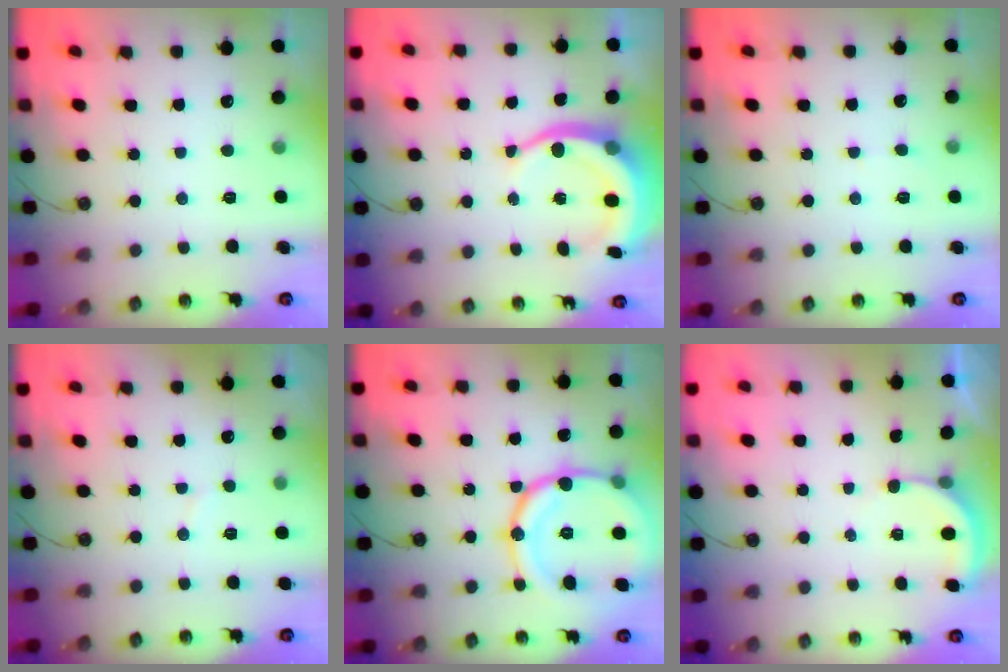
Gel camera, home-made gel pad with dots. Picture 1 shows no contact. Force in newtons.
{"total": 11.1, "press": 10.9, "slide": 2.0}
{"total": 3.9, "press": 3.9, "slide": 0.5}
{"total": 2.6, "press": 2.6, "slide": 0.3}
{"total": 20.9, "press": 20.7, "slide": 2.4}
{"total": 2.9, "press": 2.9, "slide": 0.2}